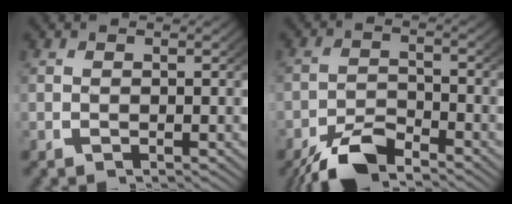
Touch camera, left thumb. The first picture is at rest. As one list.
[{"total": 5.4, "force": [-4.3, 2.0, 2.6], "torque": [-0.046, -0.011, -0.076]}]